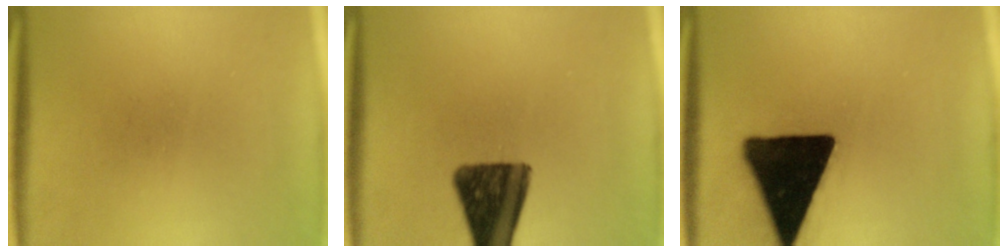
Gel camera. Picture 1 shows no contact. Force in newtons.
{"total": 13.0}
{"total": 19.8}